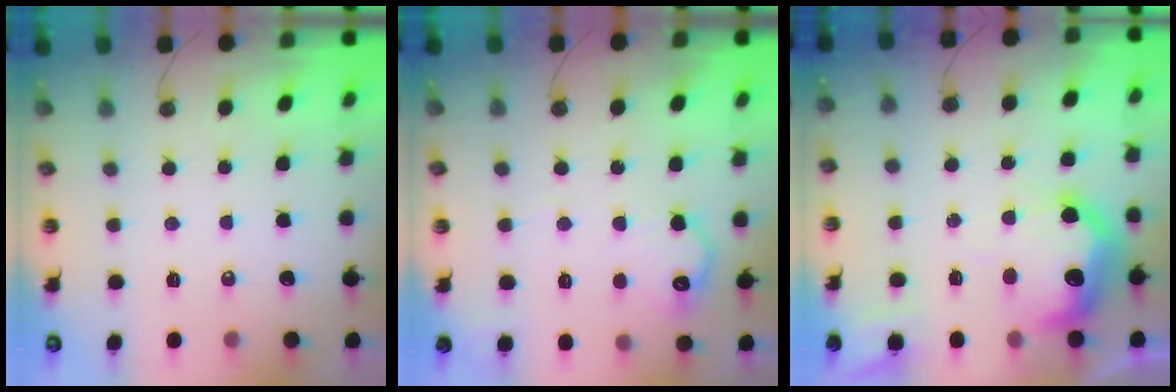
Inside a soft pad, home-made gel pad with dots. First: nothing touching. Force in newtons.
{"total": 10.3, "press": 10.3, "slide": 0.5}
{"total": 18.8, "press": 18.7, "slide": 1.5}